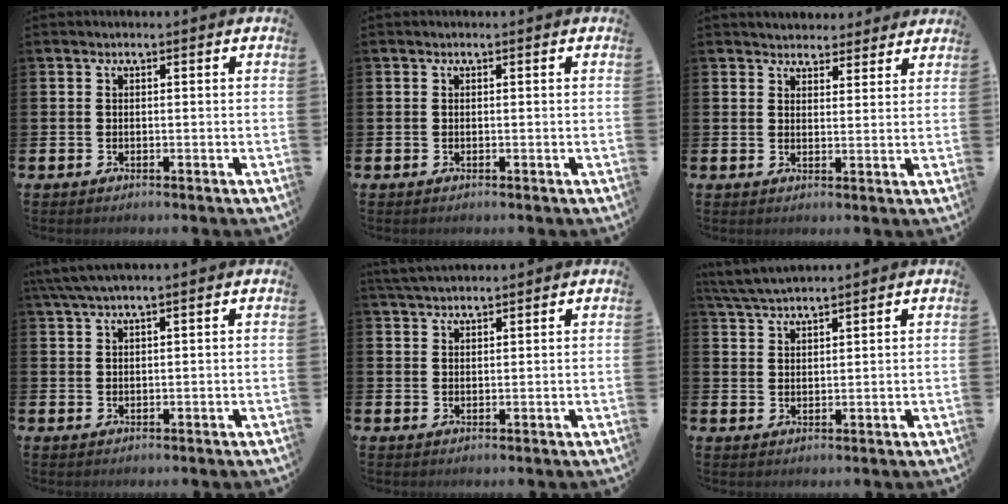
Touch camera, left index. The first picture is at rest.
{"total": 0.0}
{"total": 3.6, "force": [3.4, 1.1, -0.4], "torque": [0.009, -0.021, 0.059]}
{"total": 2.8, "force": [2.2, 0.0, 1.8], "torque": [-0.040, 0.003, 0.040]}
{"total": 3.2, "force": [3.0, 0.6, 0.8], "torque": [-0.016, -0.008, 0.056]}
{"total": 3.8, "force": [3.7, 0.2, 0.8], "torque": [-0.026, -0.012, 0.069]}